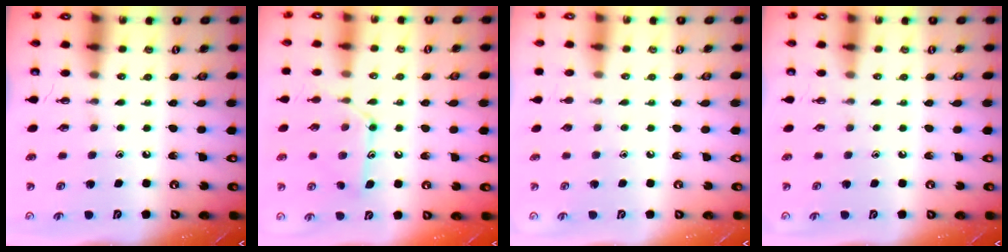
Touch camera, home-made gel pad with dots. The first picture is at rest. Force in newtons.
{"total": 12.9, "press": 12.9, "slide": 0.7}
{"total": 0.0}
{"total": 0.0}